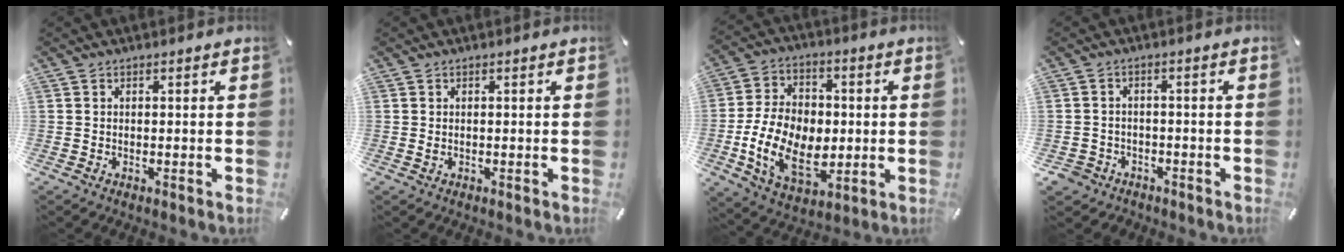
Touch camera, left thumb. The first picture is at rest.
{"total": 0.8, "force": [-0.1, 0.3, 0.7], "torque": [-0.014, -0.001, -0.001]}
{"total": 18.1, "force": [-3.4, 12.6, 12.6], "torque": [-0.254, 0.011, -0.058]}
{"total": 3.7, "force": [-2.3, 2.8, 0.8], "torque": [-0.027, 0.007, -0.048]}